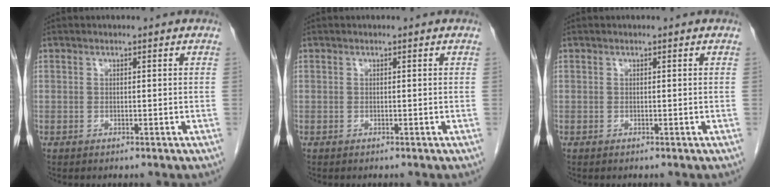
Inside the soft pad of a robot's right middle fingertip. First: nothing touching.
{"total": 0.0}
{"total": 0.0}